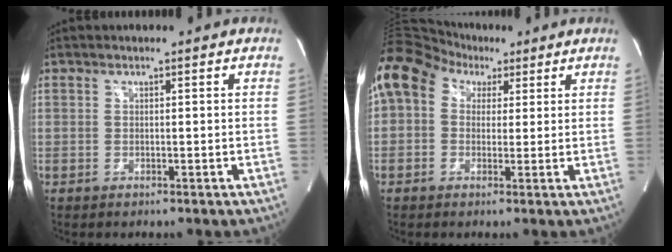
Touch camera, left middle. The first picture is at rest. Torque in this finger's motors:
{"motor_torque": [0.89, -0.62, 0.76, 0.17]}